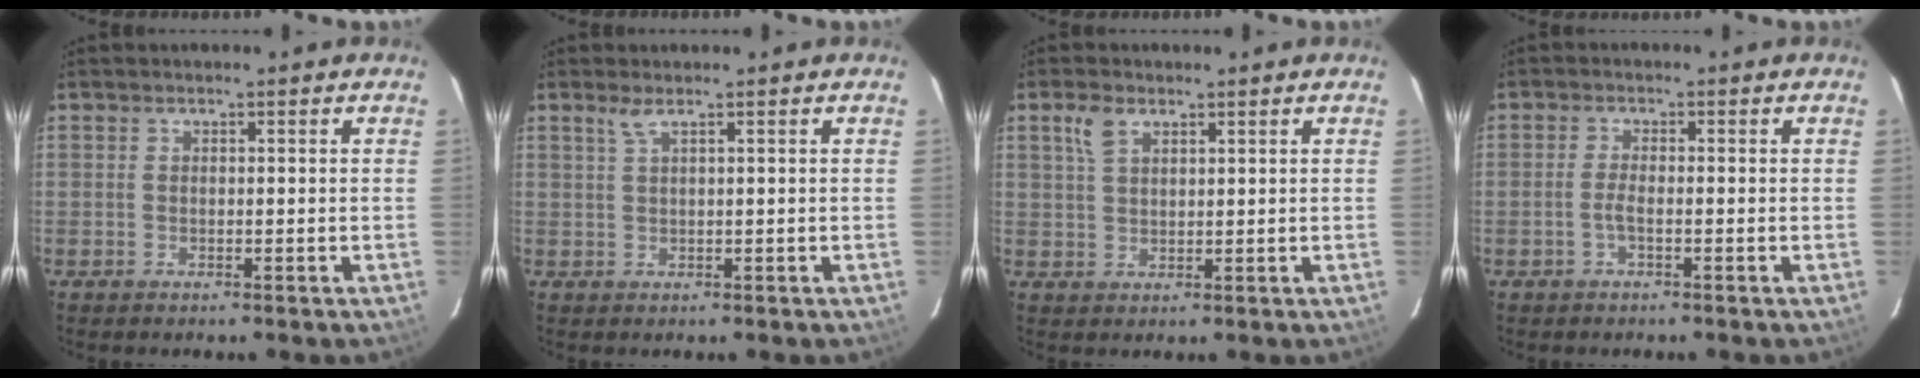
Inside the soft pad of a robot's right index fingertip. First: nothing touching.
{"total": 1.5, "force": [0.8, -0.3, 1.1], "torque": [-0.023, 0.002, 0.019]}
{"total": 3.9, "force": [2.2, 2.1, 2.4], "torque": [-0.050, 0.009, 0.045]}
{"total": 2.0, "force": [-0.8, 0.4, 1.7], "torque": [-0.040, 0.002, -0.019]}